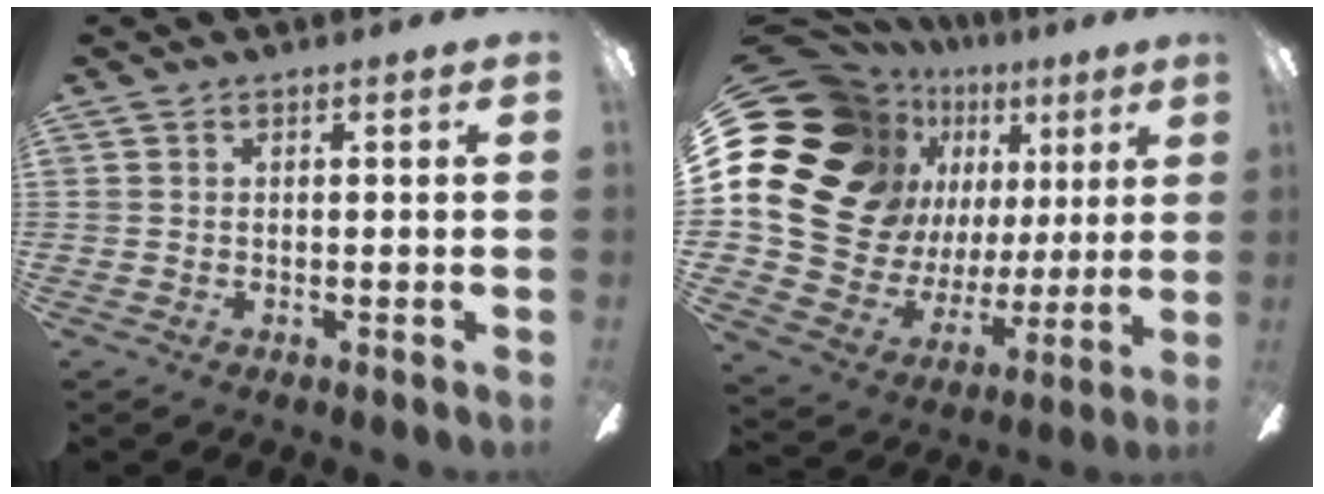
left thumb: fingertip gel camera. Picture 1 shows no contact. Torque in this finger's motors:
{"motor_torque": [1.15, 3.40, 2.77, 0.00, 0.53]}